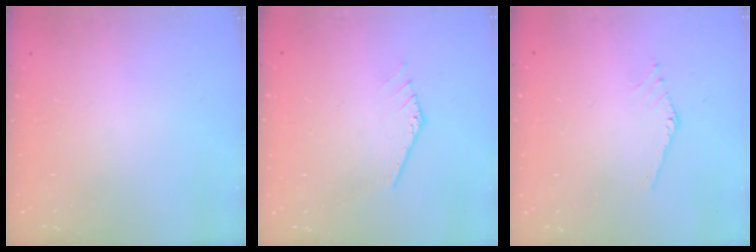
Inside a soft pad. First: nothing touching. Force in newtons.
{"total": 1.1, "press": 1.1, "slide": 0.3}
{"total": 1.5, "press": 1.5, "slide": 0.0}